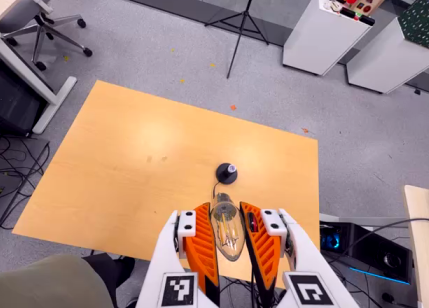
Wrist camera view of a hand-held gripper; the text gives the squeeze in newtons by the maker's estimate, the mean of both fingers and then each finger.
{"total": 18.6, "left": 20.1, "right": 17.2}